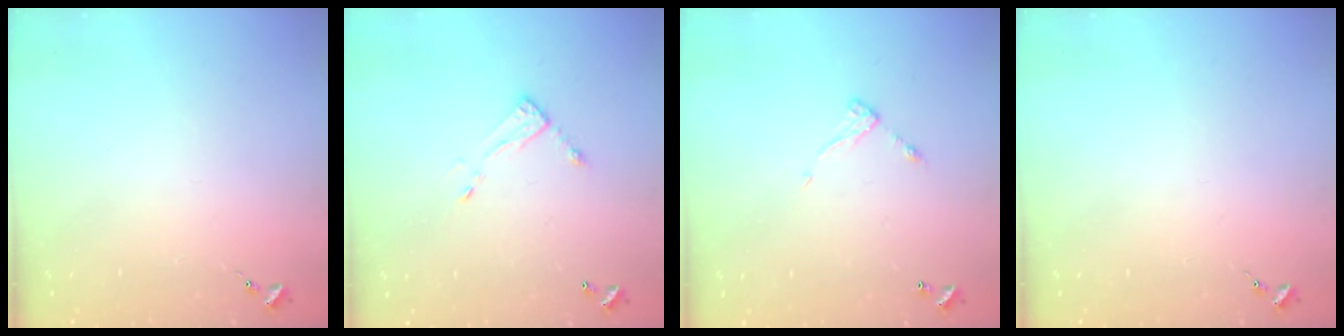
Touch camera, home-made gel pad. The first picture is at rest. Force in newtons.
{"total": 5.5, "press": 5.5, "slide": 0.3}
{"total": 6.4, "press": 6.4, "slide": 0.4}
{"total": 0.0}